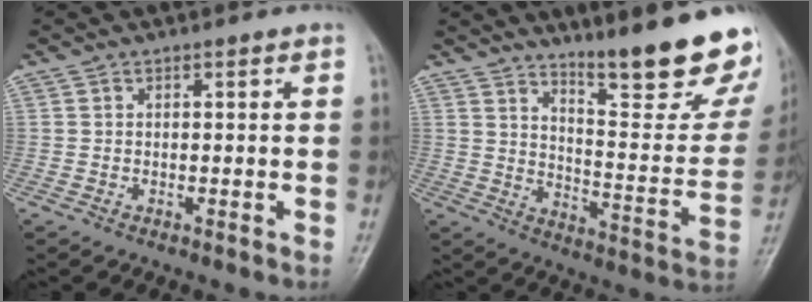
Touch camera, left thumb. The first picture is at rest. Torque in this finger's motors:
{"motor_torque": [0.70, 0.33, 1.04, -1.73, 0.08]}